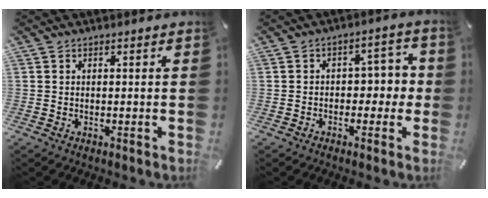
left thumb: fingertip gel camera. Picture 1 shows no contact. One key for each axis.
{"total": 5.8, "fx": -0.9, "fy": 4.1, "fz": 4.0, "tx": -0.052, "ty": 0.011, "tz": -0.025}